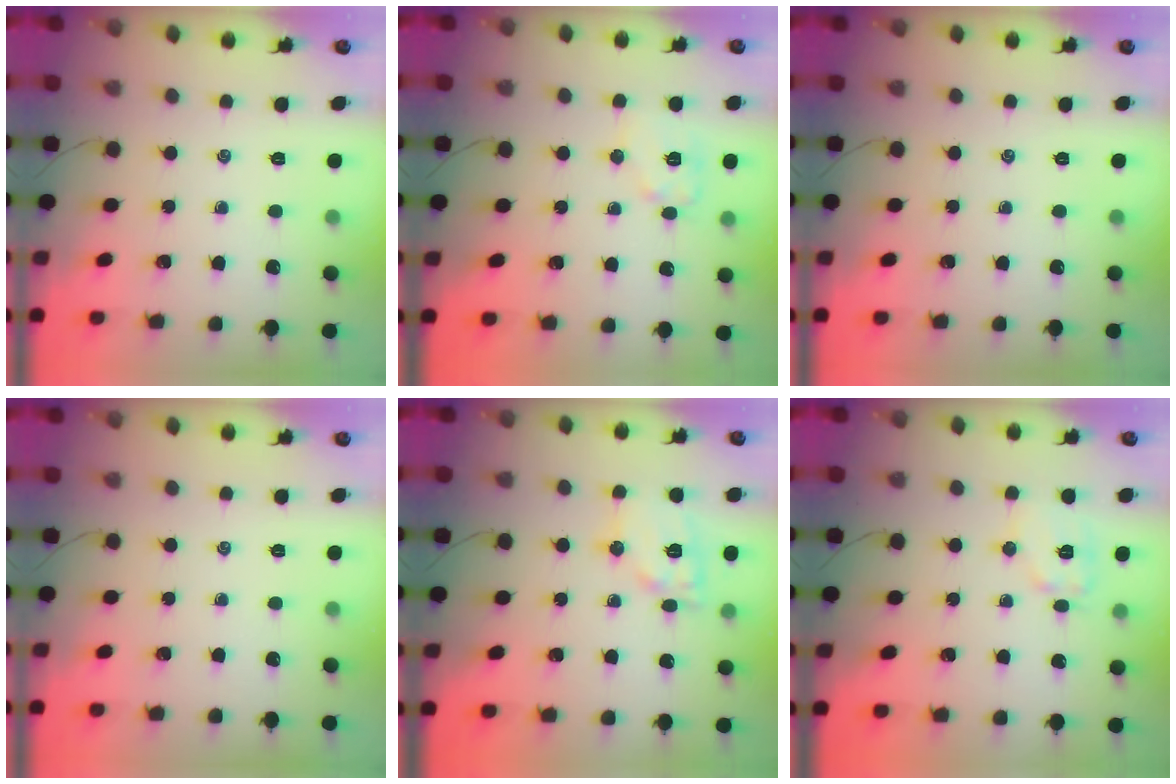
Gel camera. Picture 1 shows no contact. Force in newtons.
{"total": 8.2, "press": 8.2, "slide": 0.2}
{"total": 0.0}
{"total": 0.0}
{"total": 11.3, "press": 11.3, "slide": 0.7}
{"total": 8.4, "press": 8.4, "slide": 0.7}